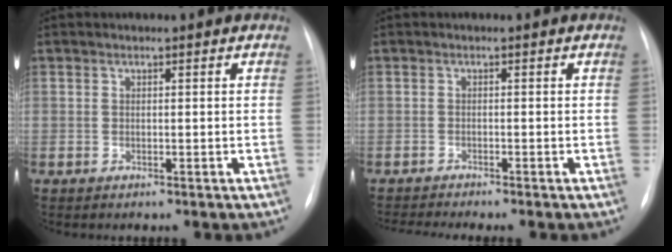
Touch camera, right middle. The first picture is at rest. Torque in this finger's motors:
{"motor_torque": [0.56, -0.59, 0.13, 0.03]}